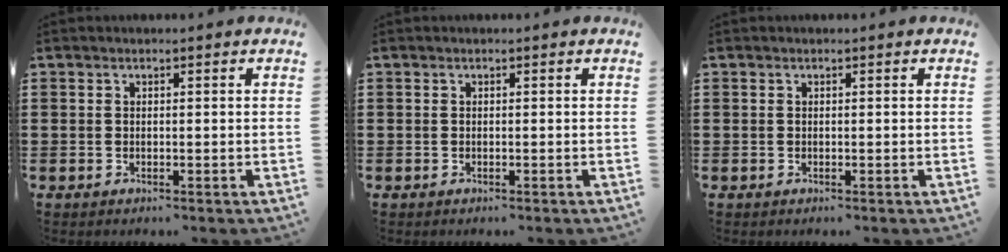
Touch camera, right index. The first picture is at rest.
{"total": 0.0}
{"total": 0.0}